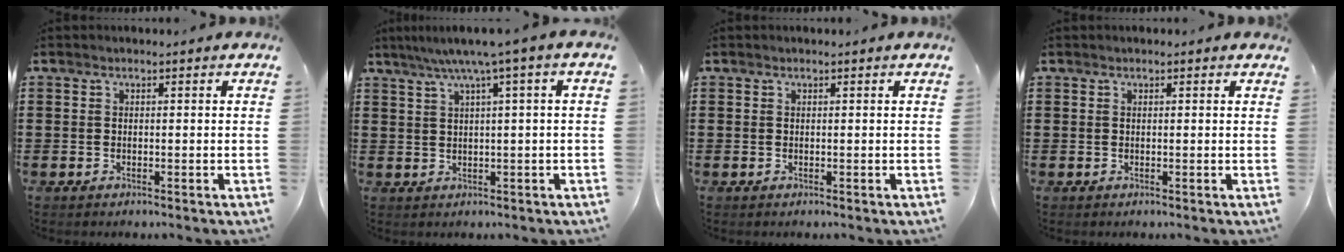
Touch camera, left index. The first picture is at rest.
{"total": 4.1, "force": [1.5, -0.4, 3.8], "torque": [-0.076, -0.003, 0.020]}
{"total": 0.0}
{"total": 0.0}